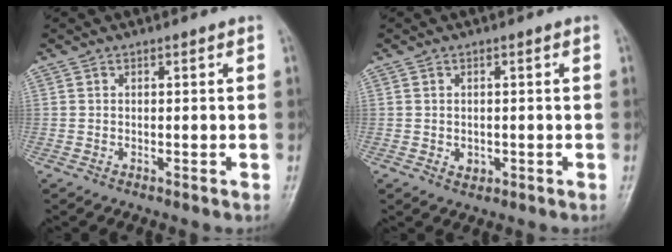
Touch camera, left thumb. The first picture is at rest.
{"total": 1.8, "force": [-0.4, 1.4, 1.0], "torque": [-0.008, 0.001, -0.001]}